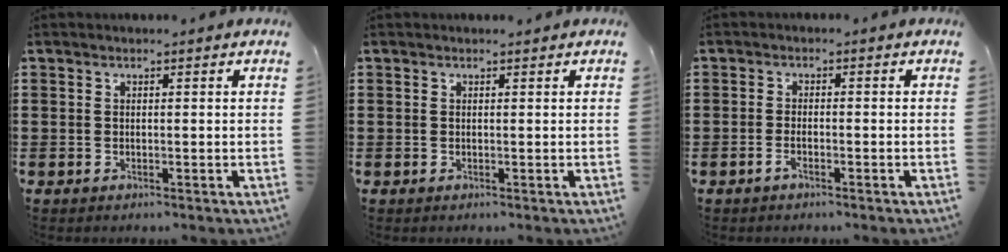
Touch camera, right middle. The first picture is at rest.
{"total": 0.0}
{"total": 1.5, "force": [-0.9, 0.2, 1.2], "torque": [-0.032, -0.008, -0.017]}